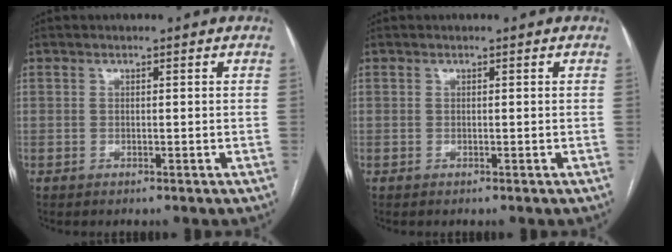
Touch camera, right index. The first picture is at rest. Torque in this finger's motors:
{"motor_torque": [0.00, 0.00, 0.00, 0.00]}